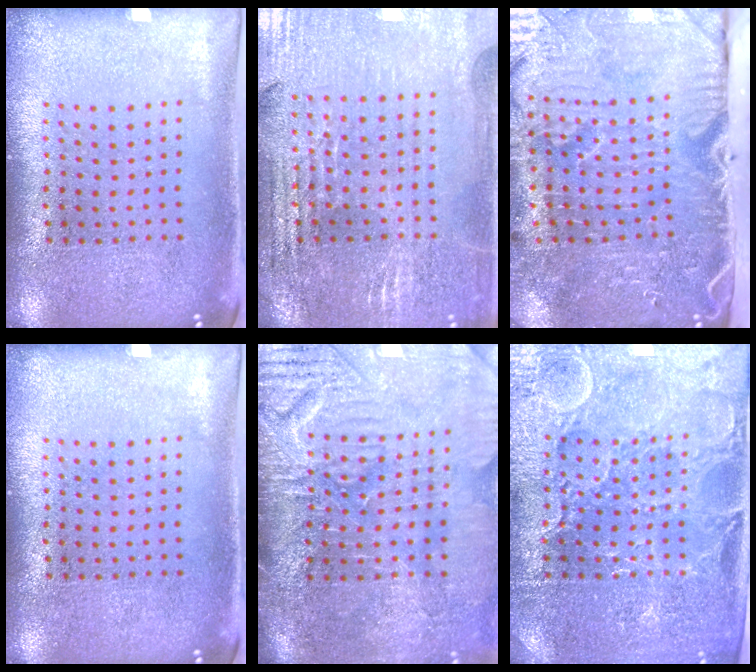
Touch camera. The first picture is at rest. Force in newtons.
{"total": 2.9, "press": 2.8, "slide": 0.5}
{"total": 5.3, "press": 4.4, "slide": 3.0}
{"total": 0.0}
{"total": 4.8, "press": 4.2, "slide": 2.4}
{"total": 3.9, "press": 3.8, "slide": 1.0}